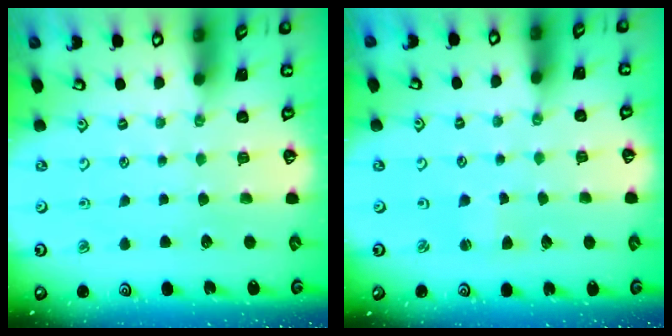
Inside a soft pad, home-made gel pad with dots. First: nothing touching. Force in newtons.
{"total": 0.9, "press": 0.8, "slide": 0.1}